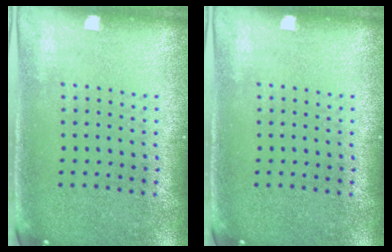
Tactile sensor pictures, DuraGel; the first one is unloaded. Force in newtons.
{"total": 0.0}